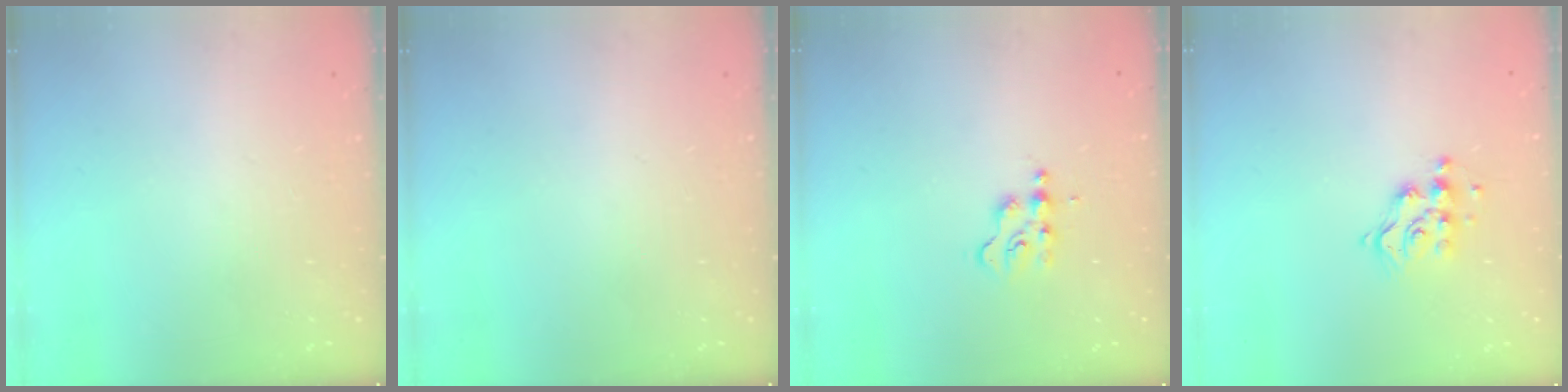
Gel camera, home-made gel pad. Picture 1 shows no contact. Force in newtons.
{"total": 0.0}
{"total": 3.0, "press": 3.0, "slide": 0.4}
{"total": 9.7, "press": 9.7, "slide": 0.5}